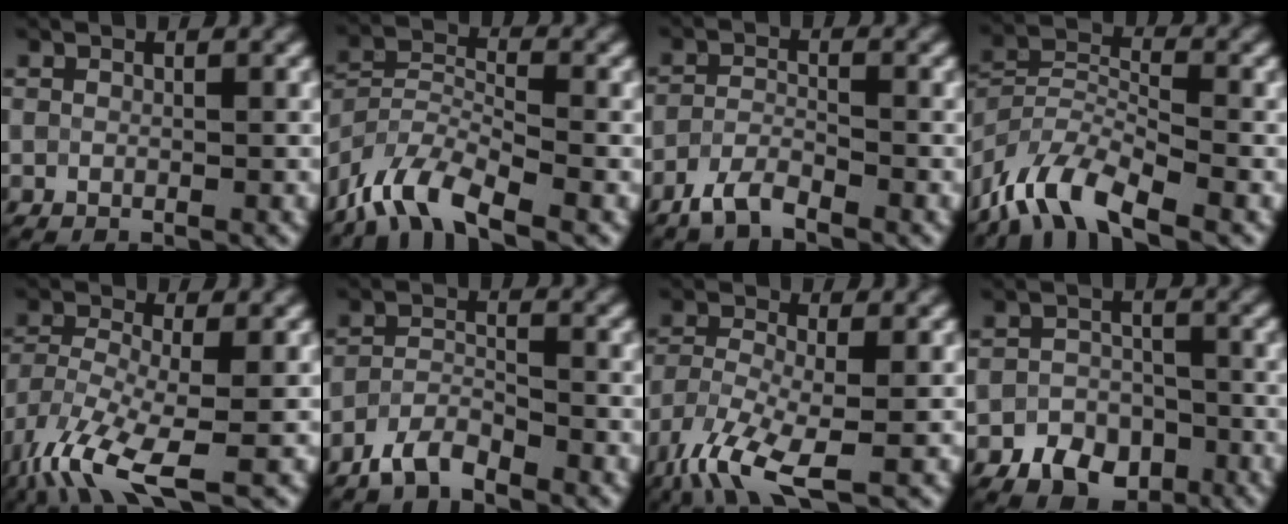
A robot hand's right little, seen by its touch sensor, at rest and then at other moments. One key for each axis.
{"total": 6.8, "fx": -5.2, "fy": 2.1, "fz": 3.8, "tx": -0.070, "ty": -0.002, "tz": -0.112}
{"total": 2.8, "fx": -2.2, "fy": 0.6, "fz": 1.6, "tx": -0.036, "ty": 0.000, "tz": -0.053}
{"total": 7.5, "fx": -5.5, "fy": 2.4, "fz": 4.4, "tx": -0.077, "ty": 0.001, "tz": -0.118}
{"total": 8.5, "fx": -4.8, "fy": 2.8, "fz": 6.4, "tx": -0.147, "ty": -0.020, "tz": -0.100}
{"total": 3.0, "fx": -2.5, "fy": 0.8, "fz": 1.5, "tx": -0.034, "ty": 0.002, "tz": -0.058}
{"total": 7.1, "fx": -4.1, "fy": 2.3, "fz": 5.3, "tx": -0.121, "ty": -0.015, "tz": -0.087}
{"total": 4.4, "fx": -2.5, "fy": 3.1, "fz": 1.9, "tx": -0.027, "ty": -0.005, "tz": -0.048}